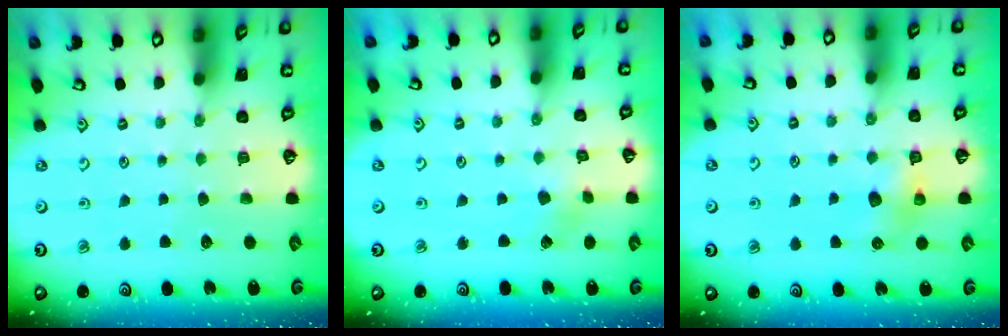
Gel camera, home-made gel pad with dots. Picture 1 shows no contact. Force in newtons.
{"total": 2.4, "press": 2.2, "slide": 0.9}
{"total": 6.2, "press": 6.2, "slide": 0.2}